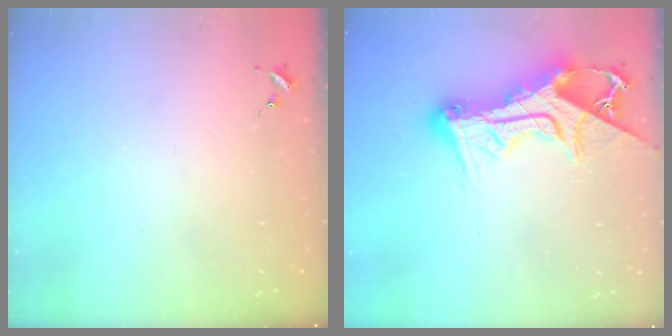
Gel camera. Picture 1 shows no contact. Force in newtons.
{"total": 17.8, "press": 17.7, "slide": 1.7}